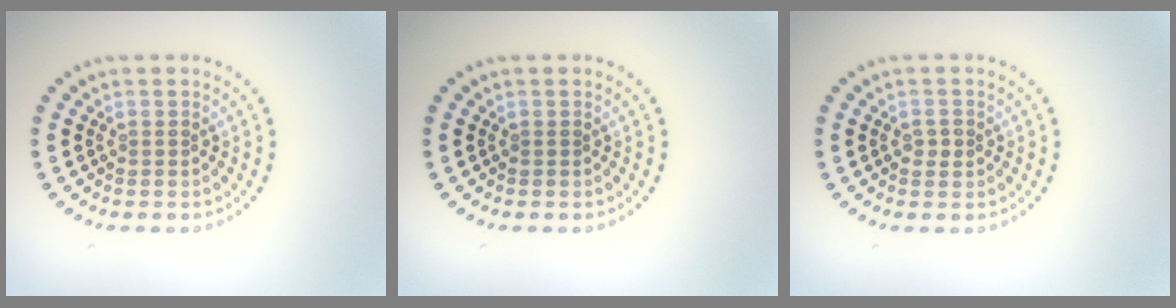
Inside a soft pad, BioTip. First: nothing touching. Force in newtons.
{"total": 0.0}
{"total": 1.0, "press": 1.0, "slide": 0.2}